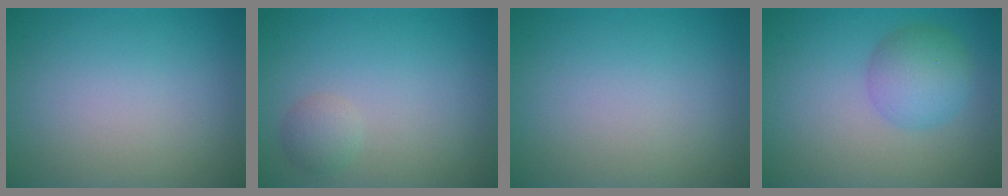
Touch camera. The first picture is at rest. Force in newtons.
{"total": 1.5, "press": 1.5, "slide": 0.1}
{"total": 0.0}
{"total": 3.9, "press": 3.9, "slide": 0.1}